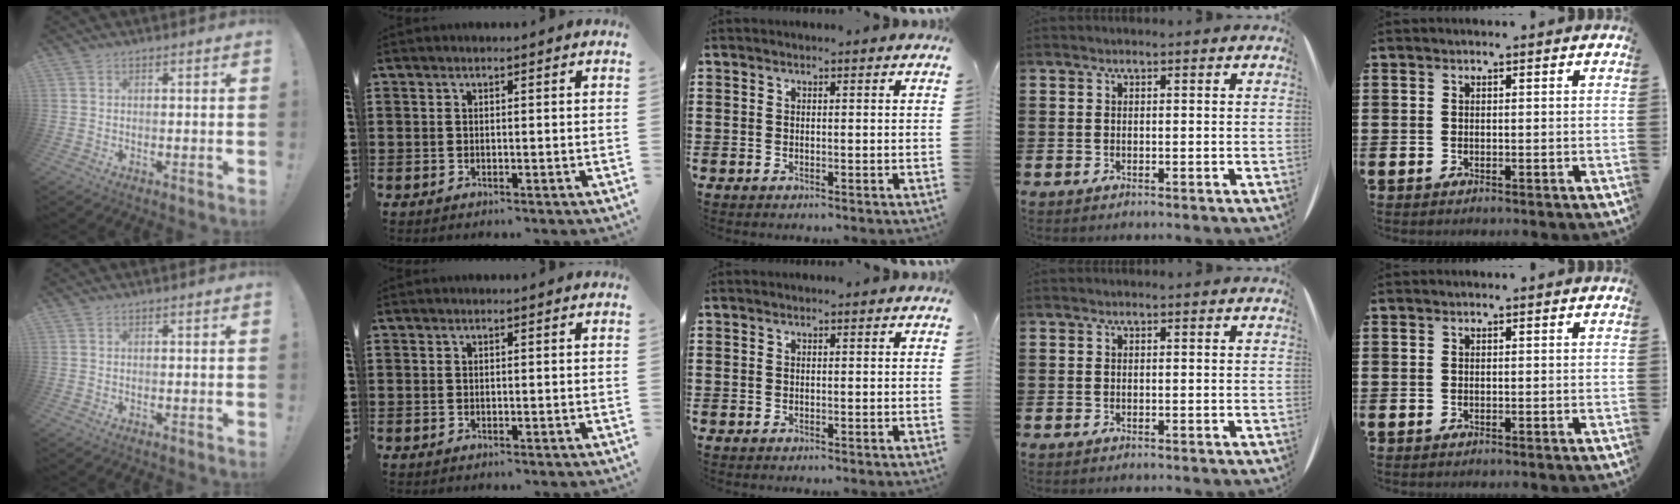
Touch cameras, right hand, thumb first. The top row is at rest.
{}